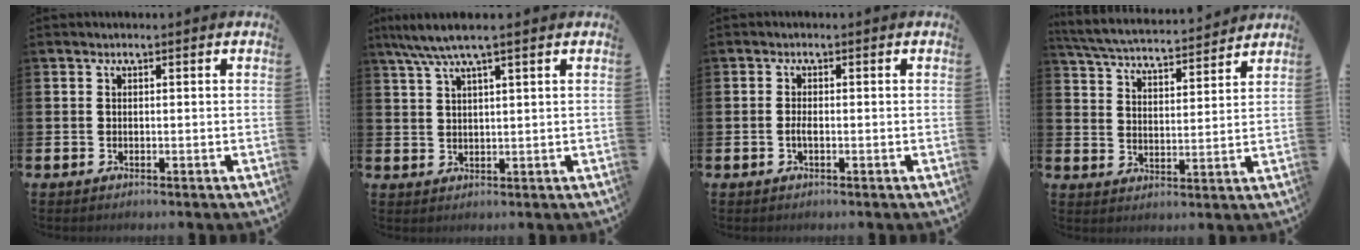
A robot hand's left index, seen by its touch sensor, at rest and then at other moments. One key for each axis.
{"total": 4.8, "fx": 3.6, "fy": 0.2, "fz": 3.2, "tx": -0.068, "ty": -0.007, "tz": 0.065}
{"total": 1.2, "fx": -0.5, "fy": 0.4, "fz": 1.0, "tx": -0.023, "ty": 0.002, "tz": -0.009}
{"total": 5.1, "fx": 5.0, "fy": 0.5, "fz": 0.9, "tx": -0.040, "ty": -0.042, "tz": 0.084}